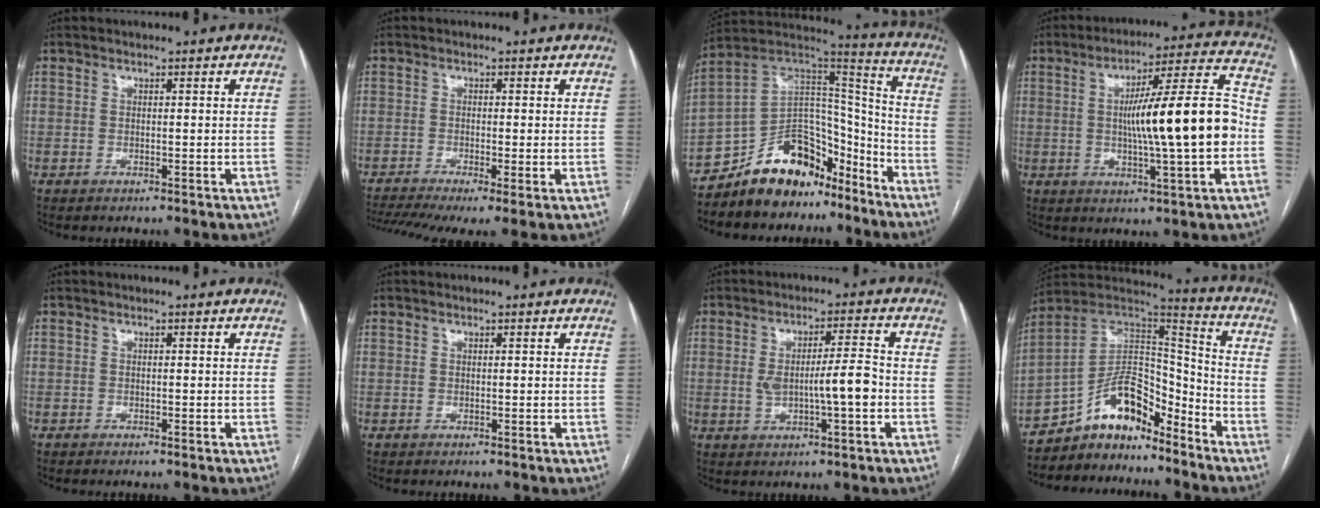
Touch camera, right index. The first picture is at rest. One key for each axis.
{"total": 9.1, "fx": -5.7, "fy": 1.9, "fz": 6.9, "tx": -0.128, "ty": -0.011, "tz": -0.095}
{"total": 14.6, "fx": -11.3, "fy": 6.4, "fz": 6.6, "tx": -0.104, "ty": 0.057, "tz": -0.196}
{"total": 16.4, "fx": -1.2, "fy": 0.7, "fz": 16.3, "tx": -0.252, "ty": 0.018, "tz": -0.019}
{"total": 0.7, "fx": -0.6, "fy": 0.1, "fz": 0.3, "tx": -0.007, "ty": 0.000, "tz": -0.010}
{"total": 0.0}
{"total": 7.5, "fx": -1.0, "fy": 1.2, "fz": 7.3, "tx": -0.128, "ty": 0.009, "tz": -0.013}
{"total": 12.6, "fx": -10.1, "fy": 4.6, "fz": 6.0, "tx": -0.094, "ty": 0.053, "tz": -0.178}